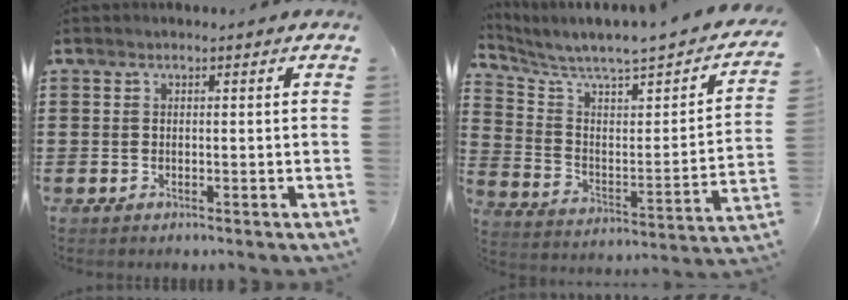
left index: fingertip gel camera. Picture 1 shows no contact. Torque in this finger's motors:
{"motor_torque": [1.75, -0.38, 0.21, 0.06]}